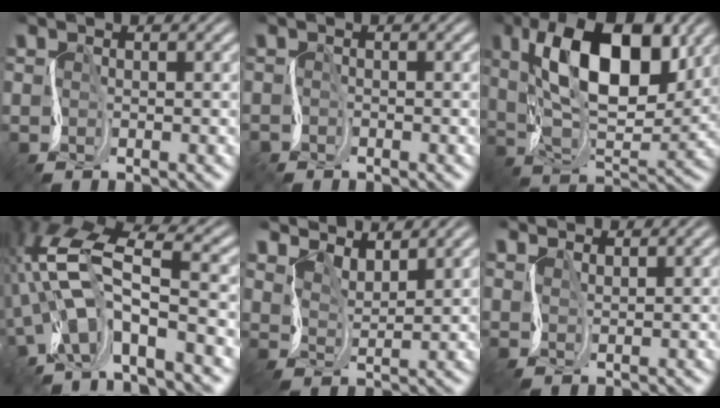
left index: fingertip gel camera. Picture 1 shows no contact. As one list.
[{"total": 1.0, "force": [-0.7, 0.7, 0.0], "torque": [0.009, -0.003, -0.012]}, {"total": 12.5, "force": [5.0, 5.4, 10.0], "torque": [-0.157, 0.010, 0.083]}, {"total": 9.8, "force": [-2.2, 3.8, 8.7], "torque": [-0.176, 0.009, -0.051]}, {"total": 3.6, "force": [3.6, 0.6, 0.5], "torque": [-0.023, 0.001, 0.064]}, {"total": 2.0, "force": [2.0, 0.1, -0.3], "torque": [0.000, 0.004, 0.045]}]